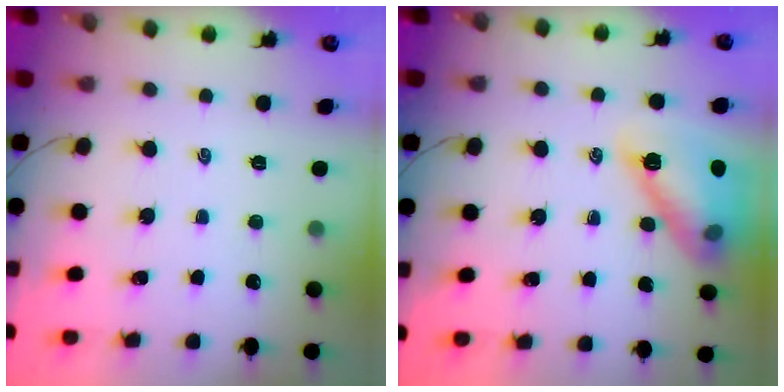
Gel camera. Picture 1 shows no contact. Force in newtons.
{"total": 13.9, "press": 13.9, "slide": 0.6}